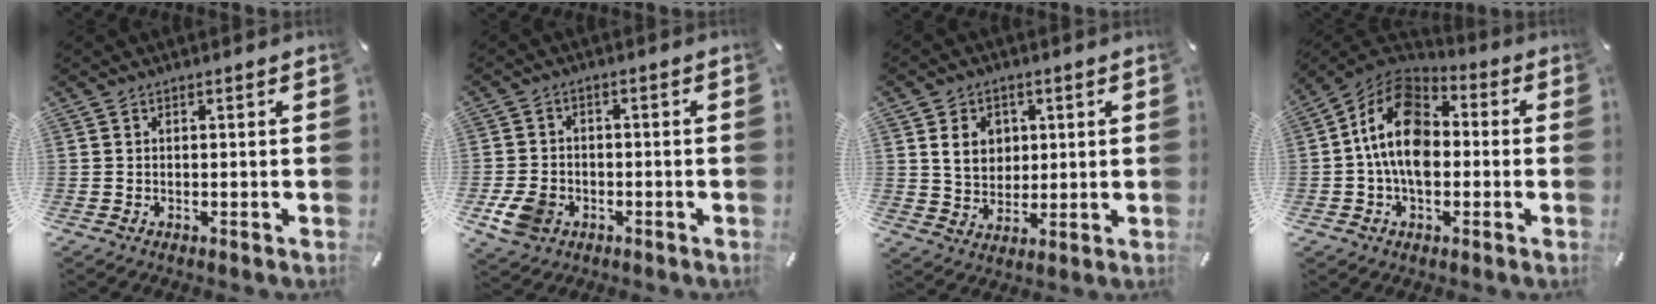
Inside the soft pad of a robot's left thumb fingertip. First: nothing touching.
{"total": 6.9, "force": [-2.8, 5.3, 3.4], "torque": [-0.076, 0.008, -0.053]}
{"total": 7.5, "force": [2.0, 6.6, 3.1], "torque": [-0.048, 0.004, 0.033]}
{"total": 14.9, "force": [-0.8, 10.1, 10.9], "torque": [-0.218, 0.010, -0.019]}